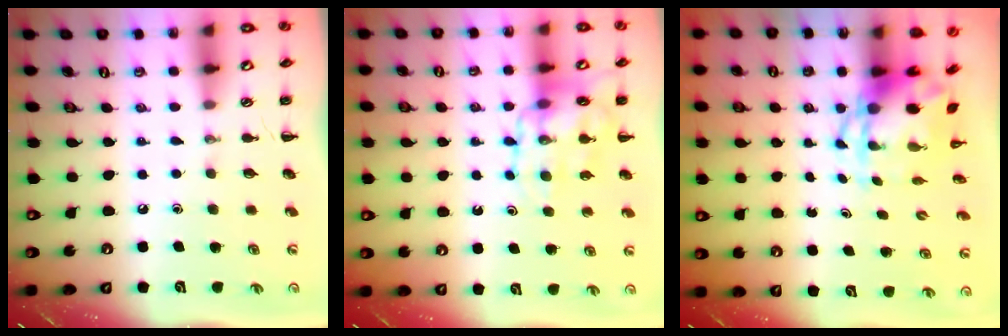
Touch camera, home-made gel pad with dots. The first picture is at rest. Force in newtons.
{"total": 12.0, "press": 11.7, "slide": 2.4}
{"total": 4.4, "press": 4.3, "slide": 1.1}